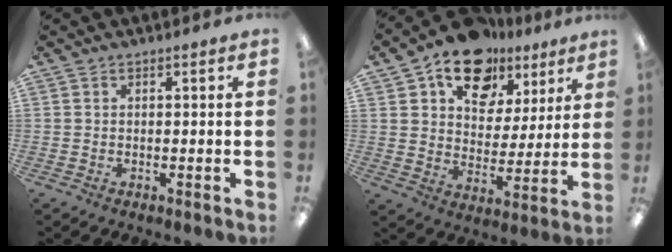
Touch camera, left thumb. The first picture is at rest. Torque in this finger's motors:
{"motor_torque": [0.48, 0.74, 1.86, -0.92, 0.13]}